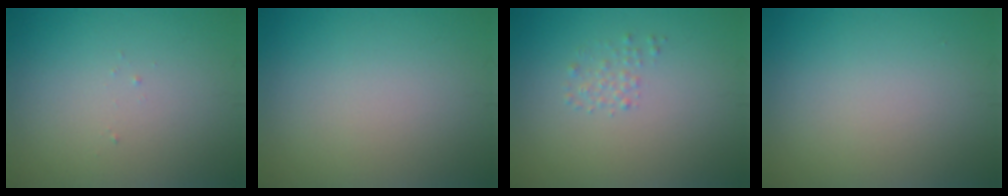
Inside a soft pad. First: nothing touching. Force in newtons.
{"total": 0.0}
{"total": 1.0, "press": 1.0, "slide": 0.0}
{"total": 0.0}